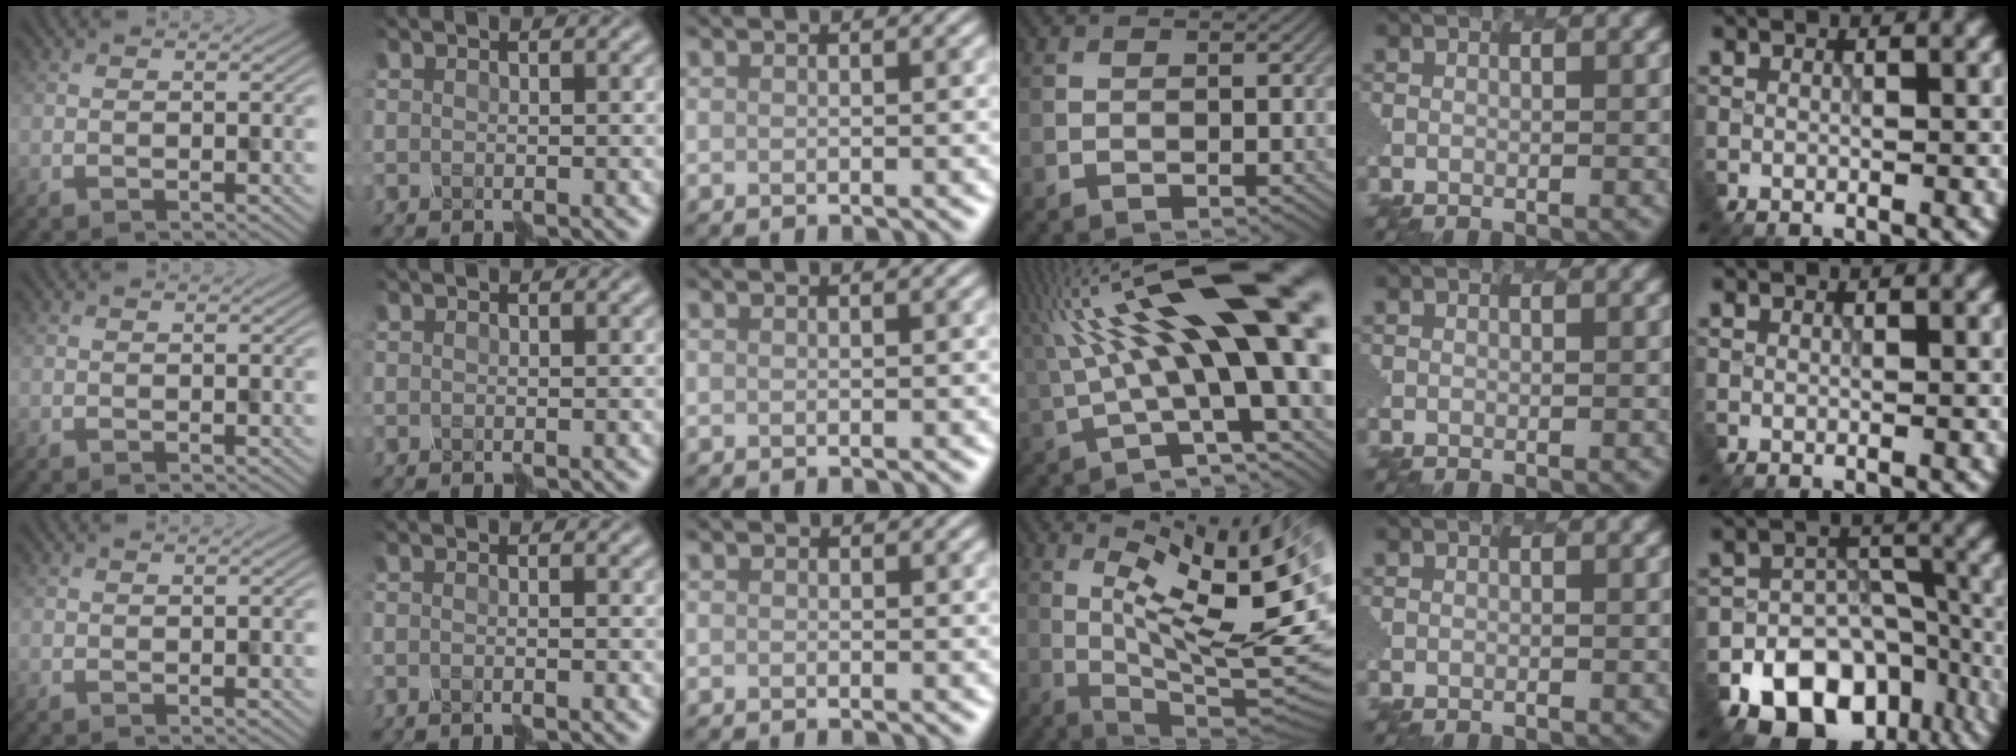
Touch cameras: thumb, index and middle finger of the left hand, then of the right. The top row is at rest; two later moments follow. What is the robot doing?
{"motion": "disassemble", "object": "hinged tin"}